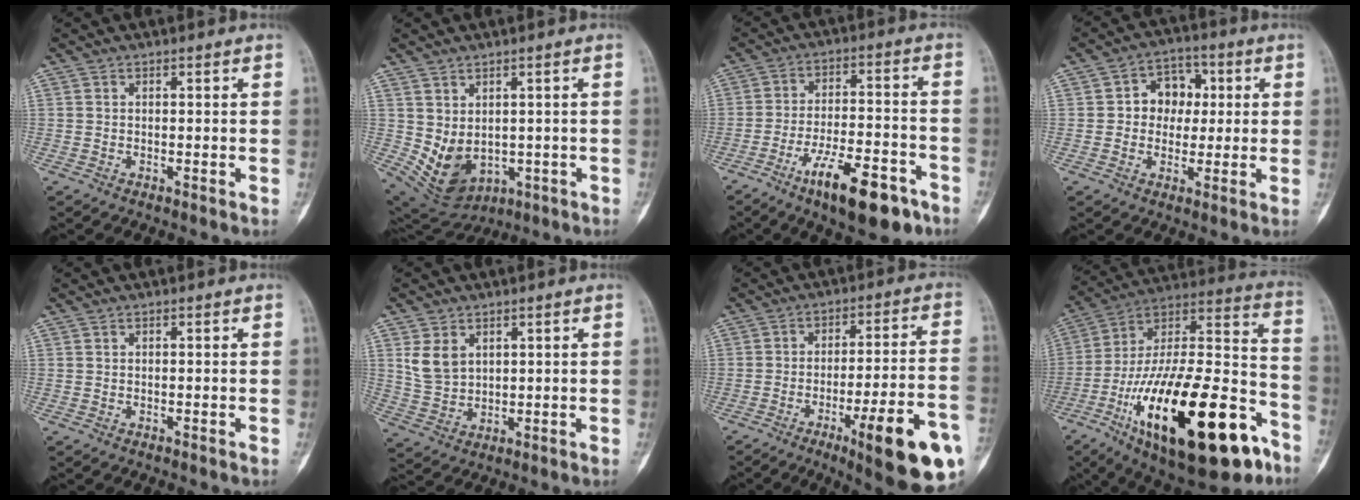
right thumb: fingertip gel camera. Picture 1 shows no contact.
{"total": 9.6, "force": [-0.8, 7.0, 6.5], "torque": [-0.093, -0.008, 0.021]}
{"total": 15.4, "force": [-9.1, 5.2, 11.4], "torque": [-0.168, 0.054, -0.140]}
{"total": 8.3, "force": [0.9, 6.8, 4.7], "torque": [-0.025, 0.015, 0.008]}
{"total": 0.0}
{"total": 6.3, "force": [2.5, 4.6, 3.6], "torque": [-0.056, -0.012, 0.061]}
{"total": 19.6, "force": [-8.3, 3.5, 17.4], "torque": [-0.203, 0.027, -0.111]}
{"total": 36.7, "force": [-17.0, 14.0, 29.4], "torque": [-0.470, 0.065, -0.268]}